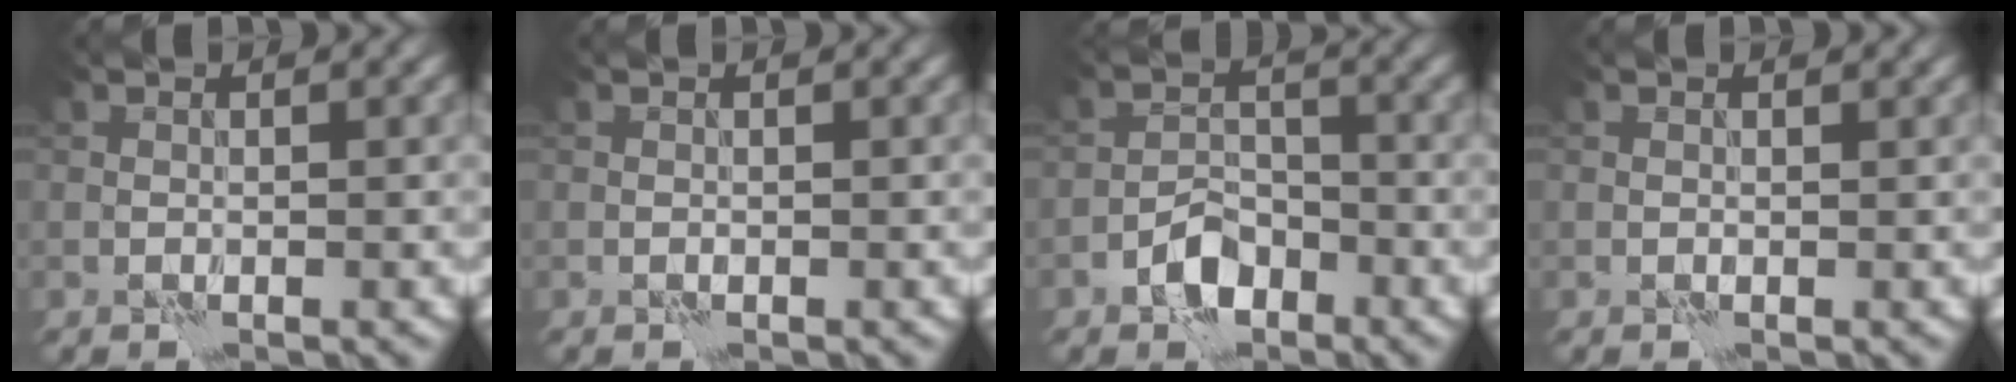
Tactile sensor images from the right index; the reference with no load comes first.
{"total": 0.0}
{"total": 3.3, "force": [-2.2, 1.9, 1.6], "torque": [-0.025, 0.008, -0.044]}
{"total": 0.5, "force": [0.3, 0.3, 0.3], "torque": [-0.003, 0.001, 0.004]}